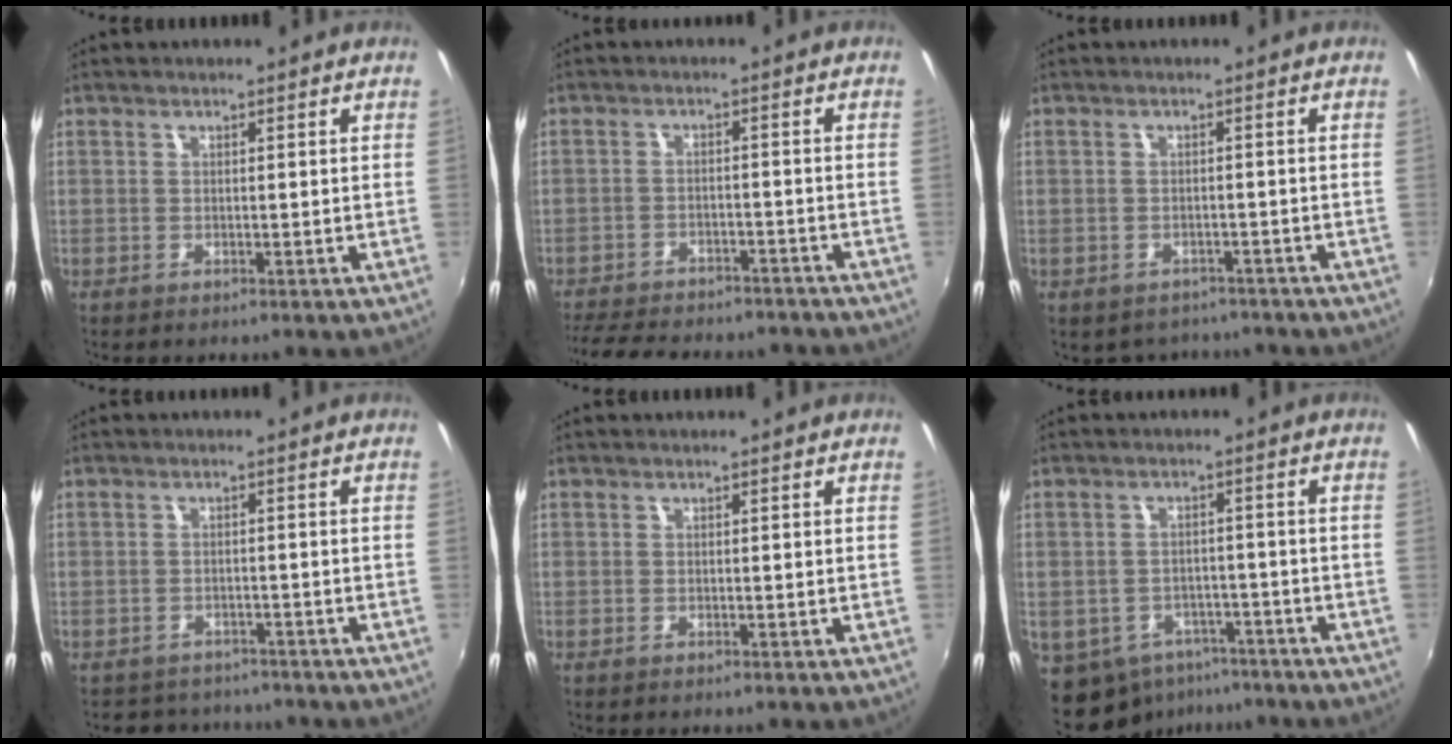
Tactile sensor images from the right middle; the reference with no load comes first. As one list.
[{"total": 16.9, "force": [-14.5, 5.3, 7.0], "torque": [-0.157, -0.018, -0.202]}, {"total": 5.4, "force": [-4.5, 2.8, 1.1], "torque": [-0.027, -0.009, -0.057]}, {"total": 5.8, "force": [-5.1, 2.5, 0.7], "torque": [-0.023, 0.006, -0.076]}, {"total": 0.0}, {"total": 9.9, "force": [-5.8, 7.1, 3.7], "torque": [-0.097, -0.005, -0.070]}]